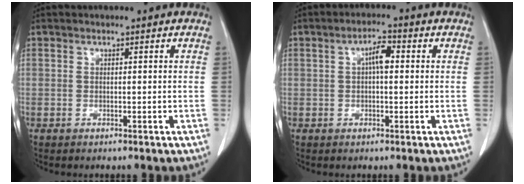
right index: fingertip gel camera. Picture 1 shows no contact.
{"total": 3.5, "force": [0.6, 1.1, 3.3], "torque": [-0.057, 0.012, 0.007]}